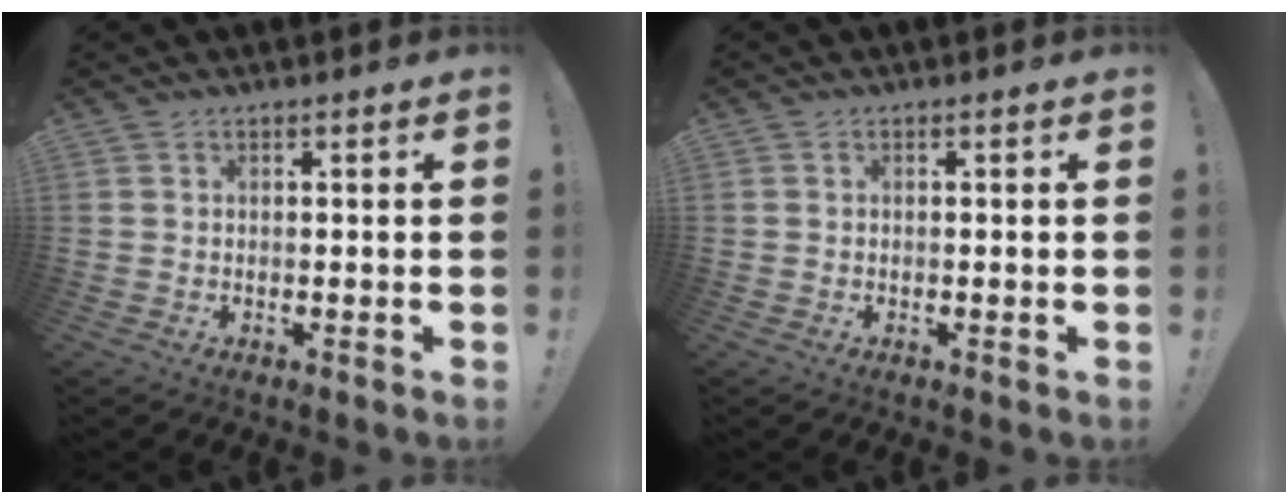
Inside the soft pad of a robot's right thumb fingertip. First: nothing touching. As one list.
[{"total": 0.0}]